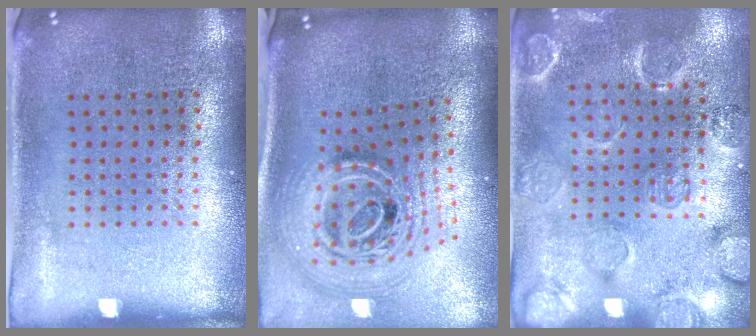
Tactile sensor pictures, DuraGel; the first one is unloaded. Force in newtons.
{"total": 2.6, "press": 1.8, "slide": 1.9}
{"total": 2.3, "press": 2.1, "slide": 0.9}